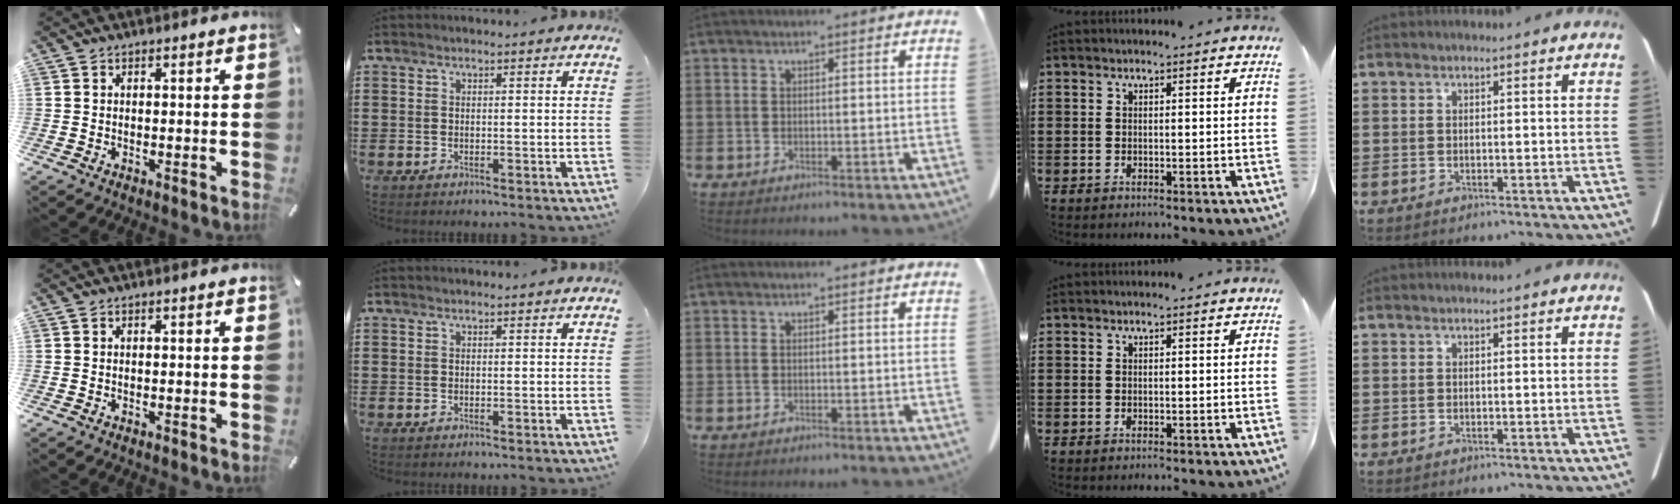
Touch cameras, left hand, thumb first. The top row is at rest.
{}